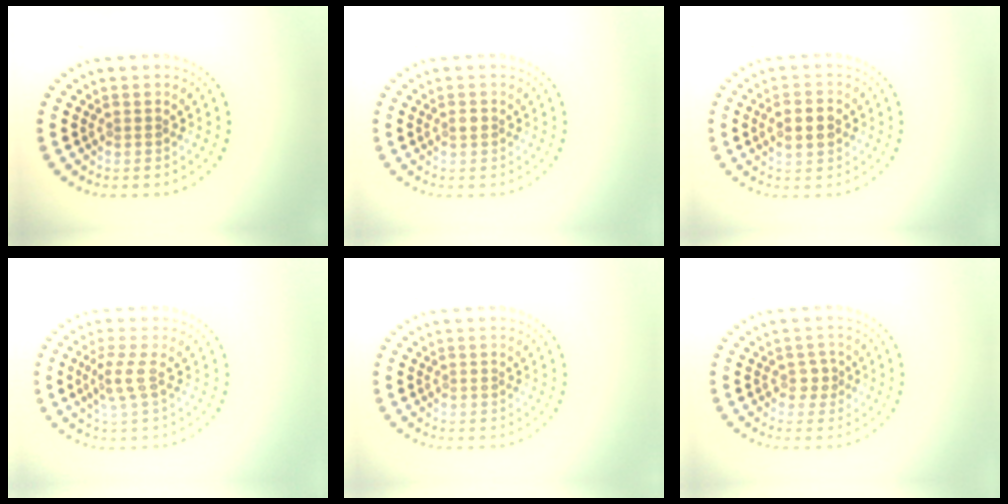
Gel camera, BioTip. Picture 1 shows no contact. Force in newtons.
{"total": 0.7, "press": 0.6, "slide": 0.2}
{"total": 2.6, "press": 2.6, "slide": 0.2}
{"total": 2.0, "press": 1.3, "slide": 1.5}
{"total": 0.0}
{"total": 1.0, "press": 0.8, "slide": 0.6}